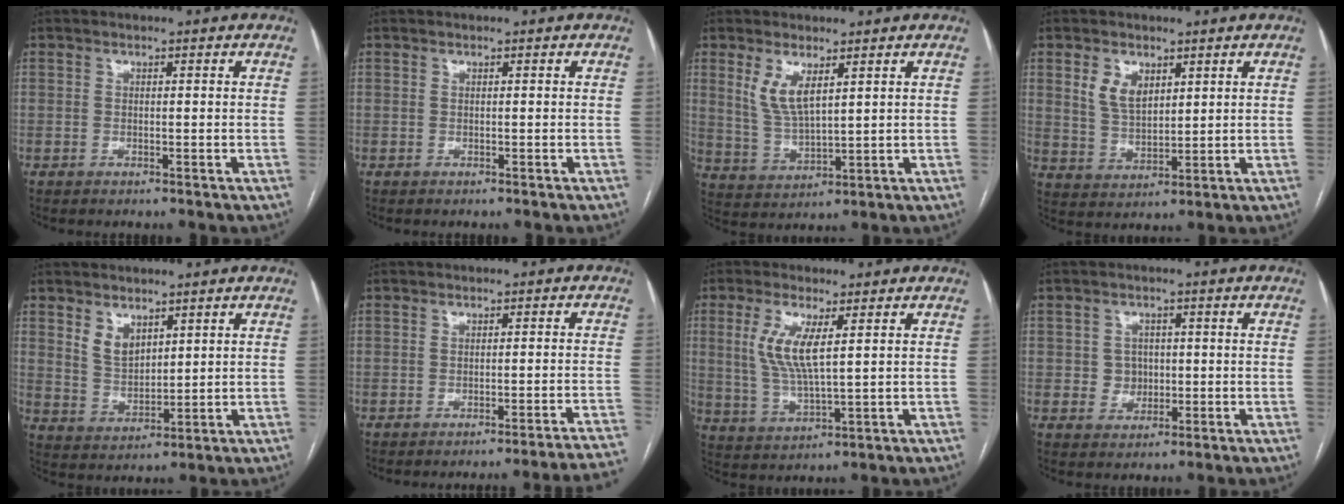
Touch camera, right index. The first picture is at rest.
{"total": 0.0}
{"total": 6.1, "force": [3.0, 1.9, 5.0], "torque": [-0.107, -0.008, 0.070]}
{"total": 5.8, "force": [2.8, 3.4, 3.7], "torque": [-0.076, 0.004, 0.062]}
{"total": 4.8, "force": [3.0, 2.8, 2.6], "torque": [-0.054, -0.003, 0.069]}
{"total": 14.8, "force": [-14.1, -2.9, 3.4], "torque": [0.013, -0.018, -0.159]}
{"total": 7.6, "force": [2.2, 1.6, 7.0], "torque": [-0.156, -0.004, 0.049]}
{"total": 3.2, "force": [-0.1, 3.1, 0.8], "torque": [-0.004, 0.007, 0.002]}